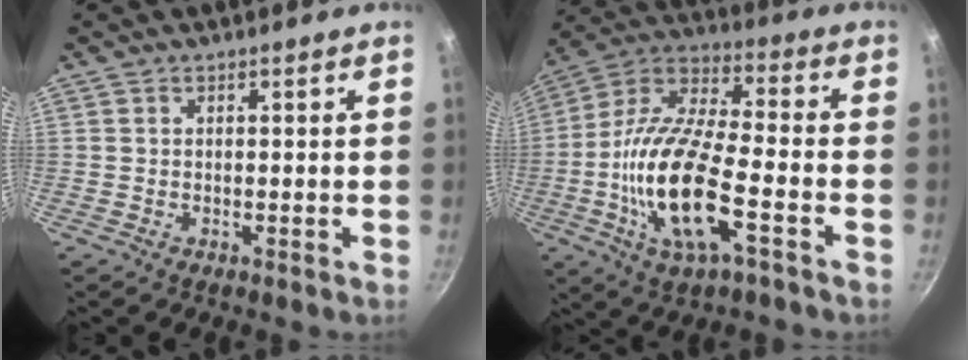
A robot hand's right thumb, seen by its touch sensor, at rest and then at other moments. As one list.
[{"total": 19.3, "force": [-5.6, 6.9, 17.2], "torque": [-0.341, 0.027, -0.123]}]